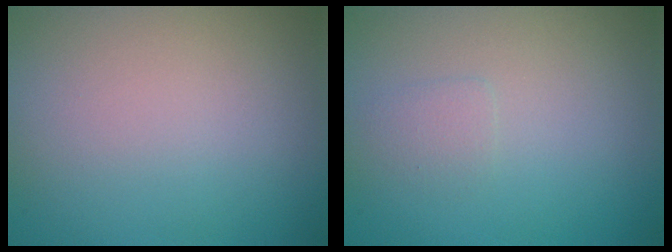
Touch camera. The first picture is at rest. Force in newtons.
{"total": 0.8, "press": 0.8, "slide": 0.0}